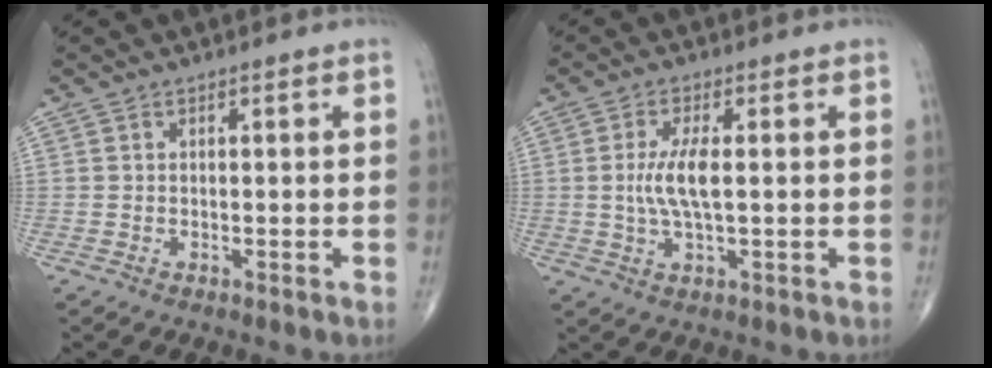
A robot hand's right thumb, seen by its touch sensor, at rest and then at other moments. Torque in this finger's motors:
{"motor_torque": [0.11, 0.05, 0.94, 0.11, 0.08]}